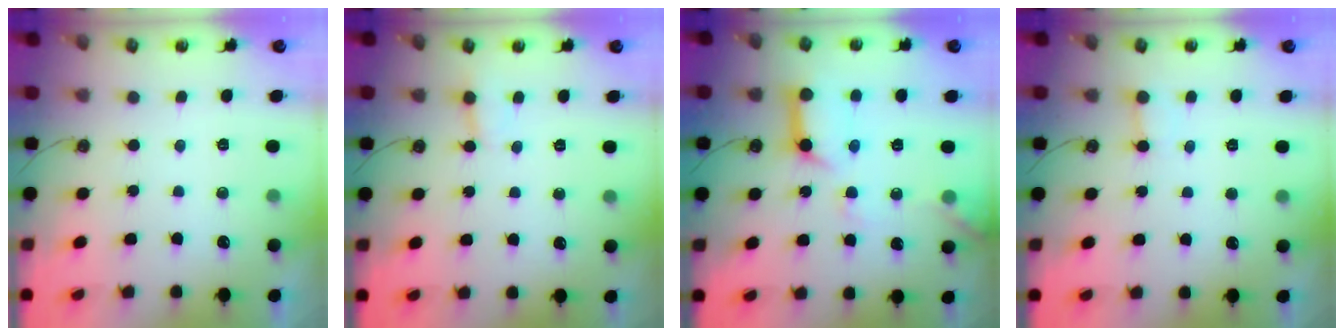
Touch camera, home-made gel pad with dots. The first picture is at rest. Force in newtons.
{"total": 2.8, "press": 2.8, "slide": 0.3}
{"total": 13.8, "press": 13.7, "slide": 1.5}
{"total": 2.8, "press": 2.8, "slide": 0.4}